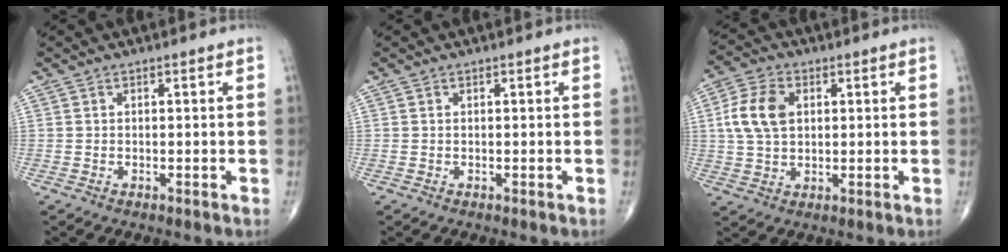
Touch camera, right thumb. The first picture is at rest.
{"total": 0.0}
{"total": 8.9, "force": [1.8, 5.9, 6.4], "torque": [-0.127, 0.006, 0.034]}